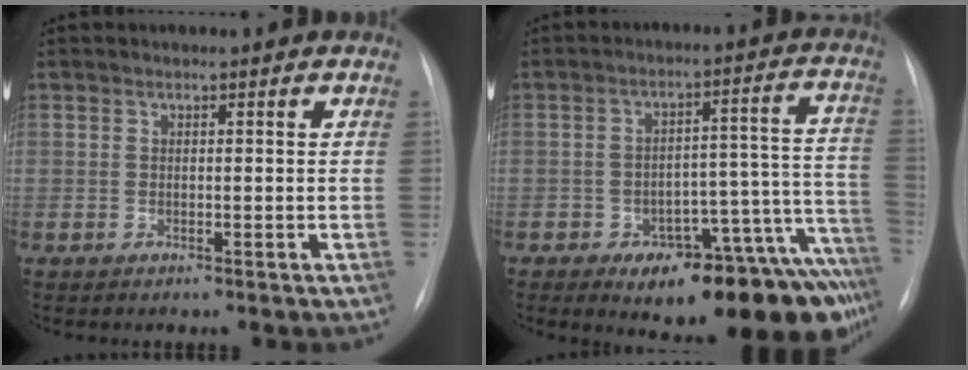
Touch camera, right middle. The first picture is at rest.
{"total": 19.0, "force": [-12.9, 6.2, 12.5], "torque": [-0.052, 0.065, -0.164]}